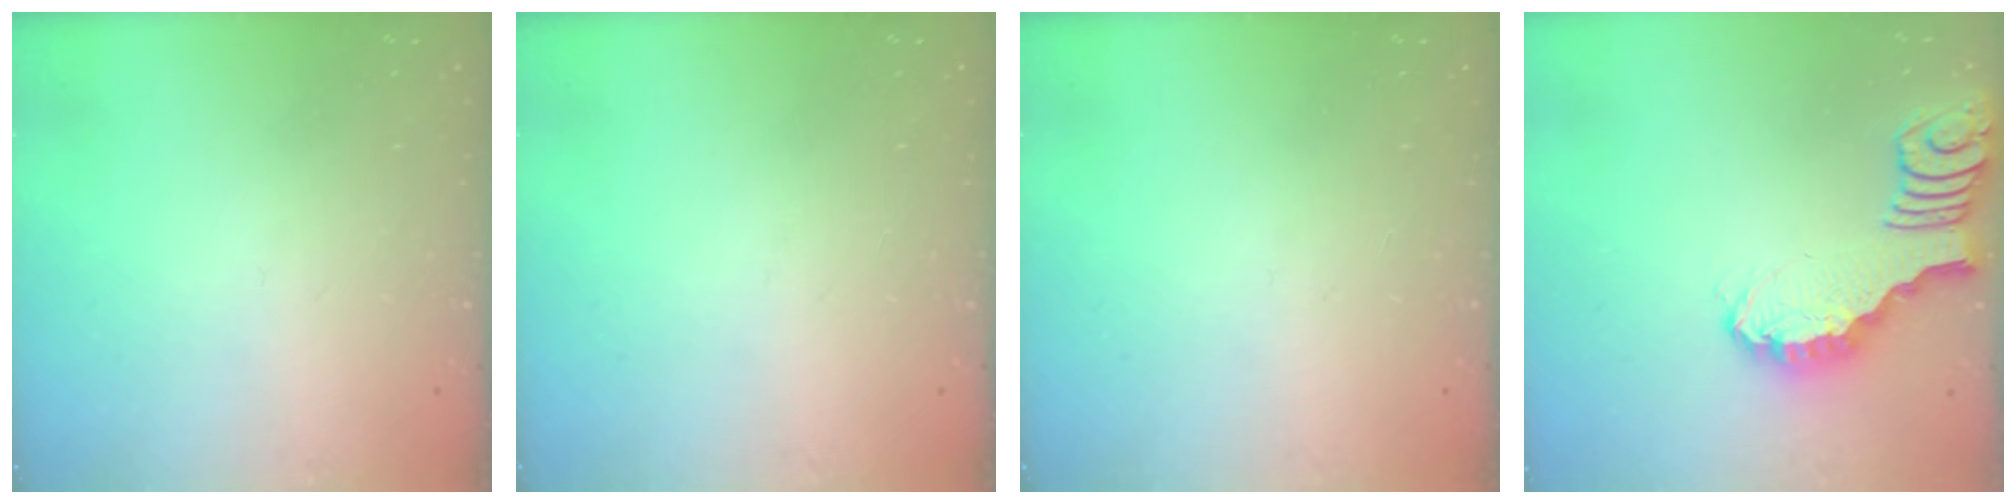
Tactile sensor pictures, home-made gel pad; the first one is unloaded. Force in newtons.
{"total": 0.0}
{"total": 0.0}
{"total": 2.5, "press": 2.5, "slide": 0.2}